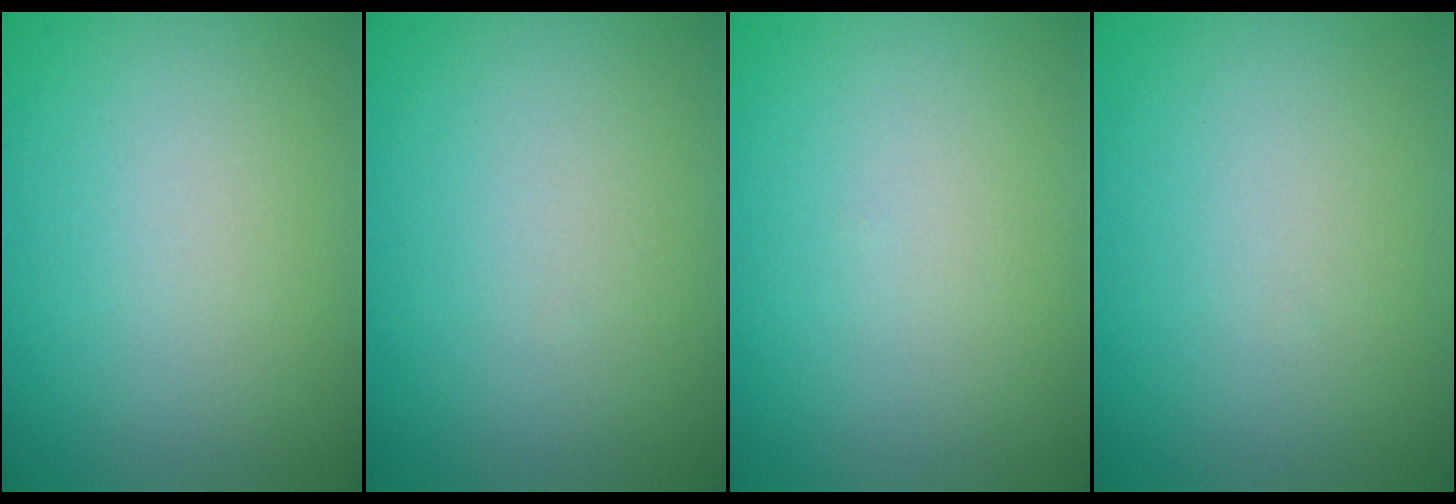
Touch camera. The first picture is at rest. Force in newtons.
{"total": 0.0}
{"total": 0.0}
{"total": 0.0}